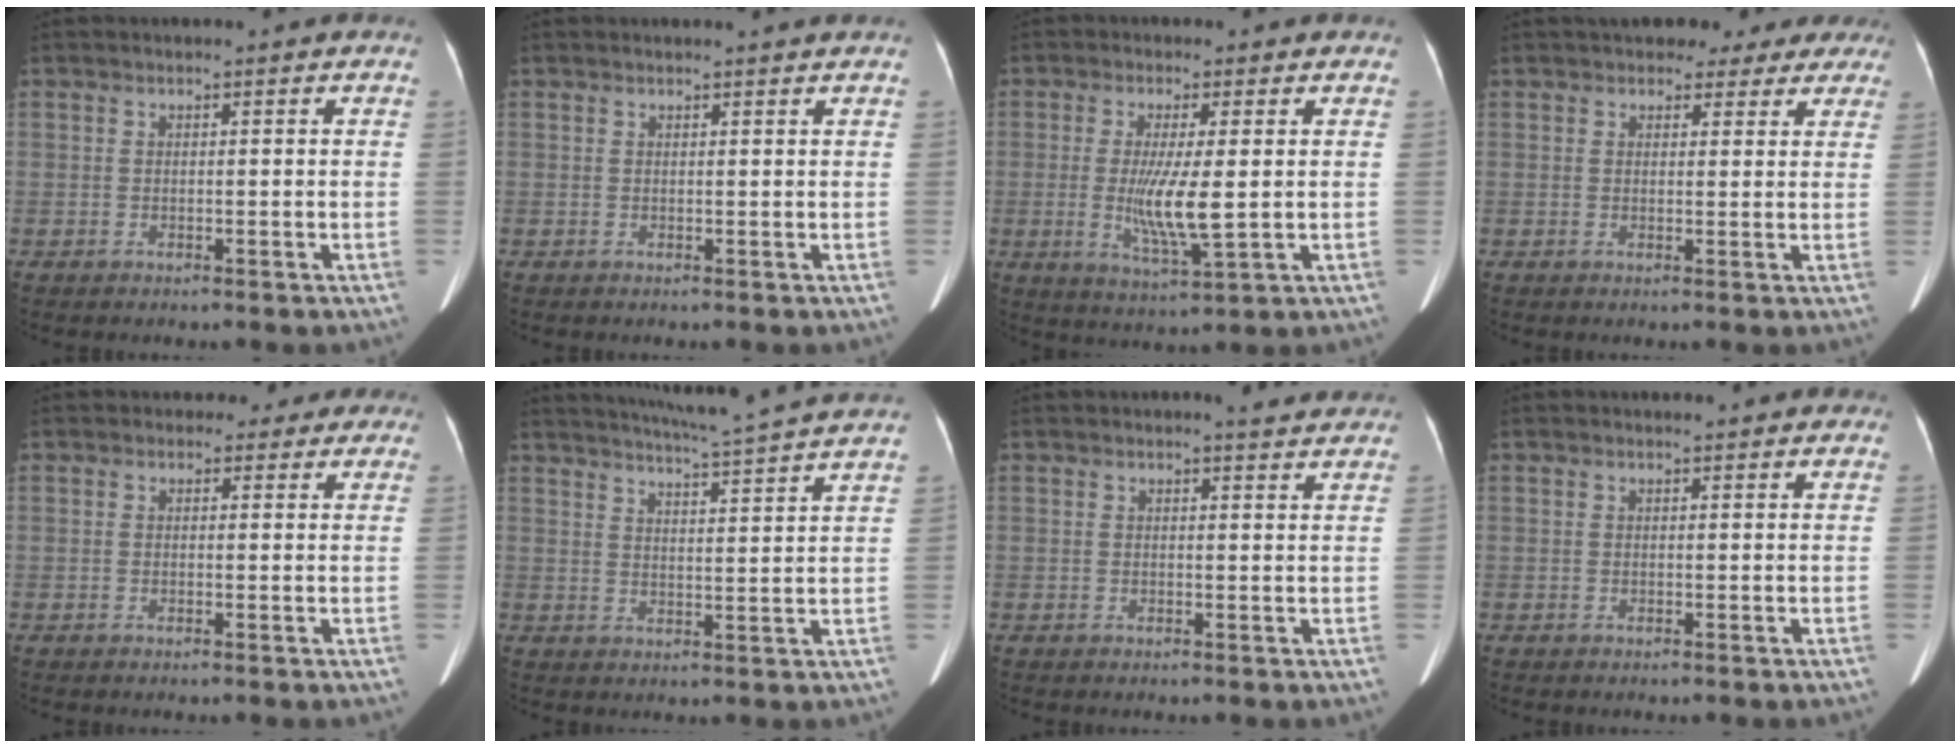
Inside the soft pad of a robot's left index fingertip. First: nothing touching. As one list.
[{"total": 1.7, "force": [1.6, -0.4, 0.4], "torque": [-0.014, 0.001, 0.020]}, {"total": 7.6, "force": [-0.2, 0.9, 7.5], "torque": [-0.150, -0.021, -0.003]}, {"total": 9.5, "force": [7.9, 4.4, 2.9], "torque": [-0.011, 0.021, 0.084]}, {"total": 2.9, "force": [2.0, 2.0, 0.1], "torque": [0.008, 0.002, 0.014]}, {"total": 13.4, "force": [12.4, -1.6, 5.0], "torque": [-0.094, -0.011, 0.160]}, {"total": 2.8, "force": [2.6, 0.3, 1.0], "torque": [-0.021, -0.001, 0.025]}, {"total": 1.3, "force": [1.0, 0.5, 0.6], "torque": [-0.012, 0.007, 0.012]}]